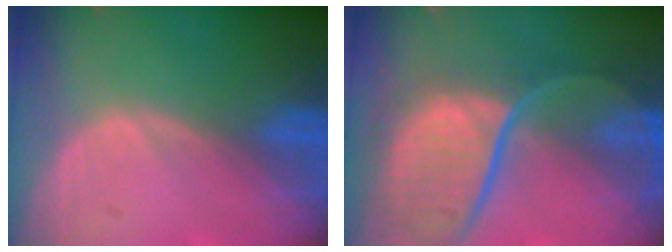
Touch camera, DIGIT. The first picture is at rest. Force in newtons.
{"total": 12.0, "press": 9.9, "slide": 6.9}